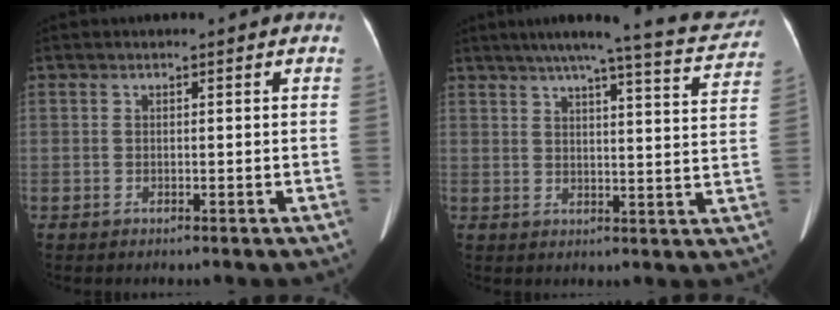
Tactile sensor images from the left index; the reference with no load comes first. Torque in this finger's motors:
{"motor_torque": [-0.16, -0.11, 0.00, -0.01]}